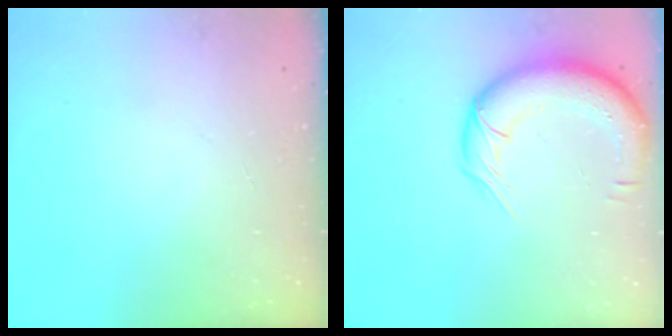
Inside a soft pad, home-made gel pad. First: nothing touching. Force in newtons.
{"total": 14.0, "press": 13.6, "slide": 3.1}